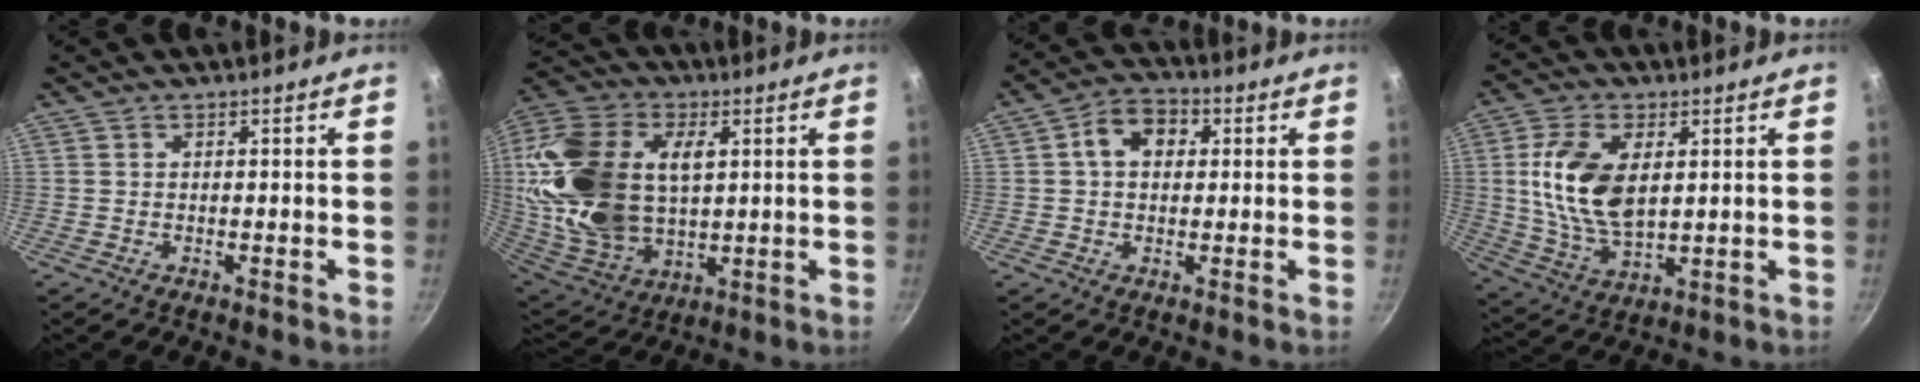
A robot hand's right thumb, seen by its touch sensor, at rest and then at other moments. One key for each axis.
{"total": 26.7, "fx": 4.8, "fy": 17.1, "fz": 20.0, "tx": -0.398, "ty": -0.009, "tz": 0.093}
{"total": 7.5, "fx": 1.6, "fy": 5.5, "fz": 4.8, "tx": -0.052, "ty": 0.016, "tz": 0.013}
{"total": 14.4, "fx": 2.6, "fy": 8.2, "fz": 11.6, "tx": -0.215, "ty": -0.013, "tz": 0.055}